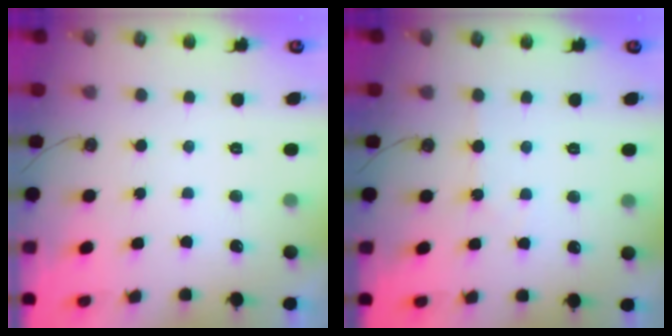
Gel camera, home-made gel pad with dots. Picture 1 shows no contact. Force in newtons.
{"total": 2.9, "press": 2.8, "slide": 0.5}